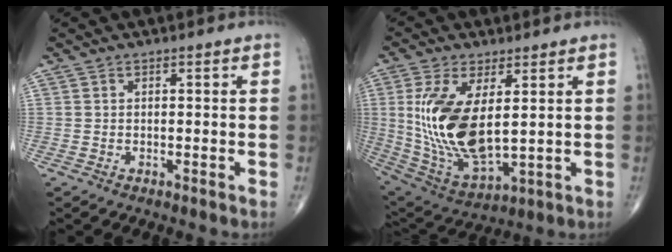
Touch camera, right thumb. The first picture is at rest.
{"total": 17.3, "force": [2.5, 7.8, 15.2], "torque": [-0.305, -0.023, 0.065]}